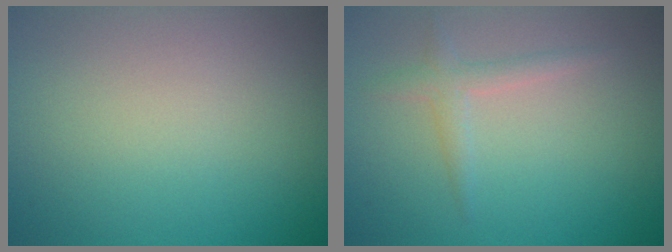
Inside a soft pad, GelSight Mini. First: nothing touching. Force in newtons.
{"total": 1.6, "press": 1.6, "slide": 0.0}